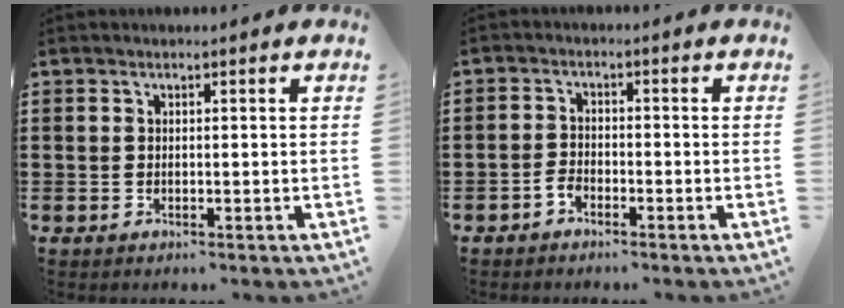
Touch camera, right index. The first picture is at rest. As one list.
[{"total": 1.9, "force": [-1.4, 1.0, 0.6], "torque": [-0.017, 0.002, -0.030]}]